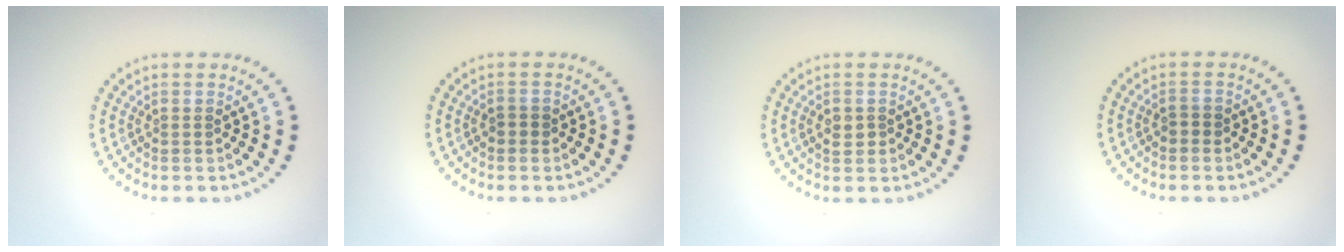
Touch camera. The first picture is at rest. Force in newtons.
{"total": 0.9, "press": 0.9, "slide": 0.1}
{"total": 1.3, "press": 1.2, "slide": 0.3}
{"total": 1.0, "press": 0.9, "slide": 0.2}